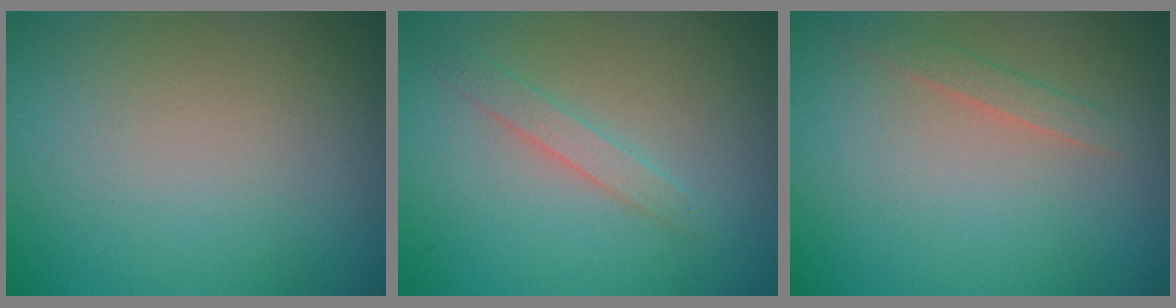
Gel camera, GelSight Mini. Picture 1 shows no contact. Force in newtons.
{"total": 1.6, "press": 1.6, "slide": 0.1}
{"total": 1.3, "press": 1.3, "slide": 0.1}